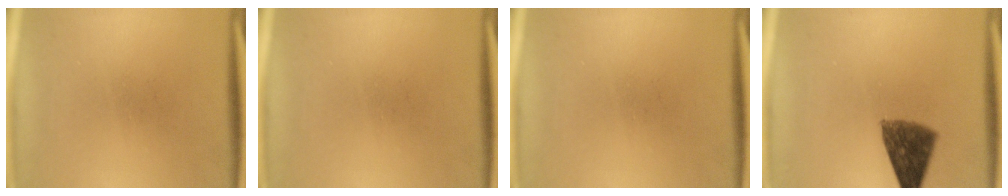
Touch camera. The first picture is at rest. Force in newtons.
{"total": 0.0}
{"total": 0.0}
{"total": 8.5}